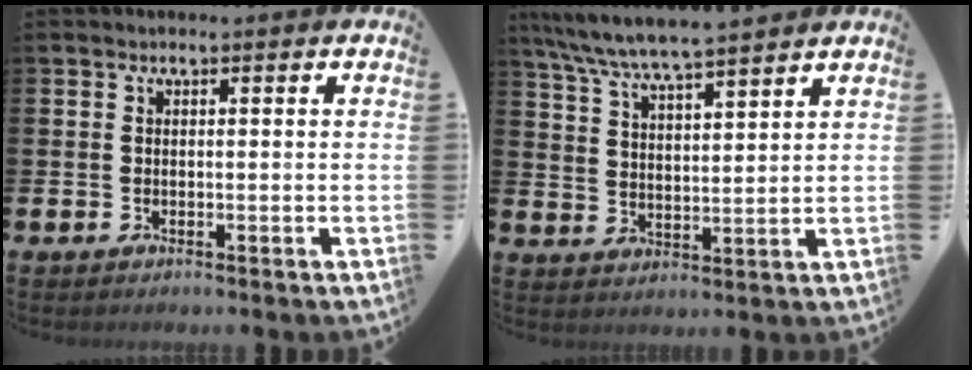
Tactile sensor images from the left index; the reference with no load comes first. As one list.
[{"total": 6.9, "force": [6.6, -0.1, 1.8], "torque": [-0.061, -0.036, 0.118]}]